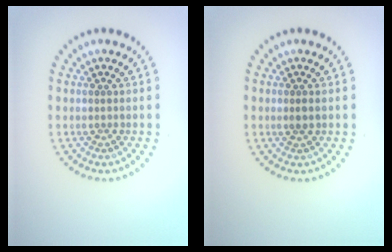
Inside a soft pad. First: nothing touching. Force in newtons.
{"total": 0.8, "press": 0.7, "slide": 0.4}